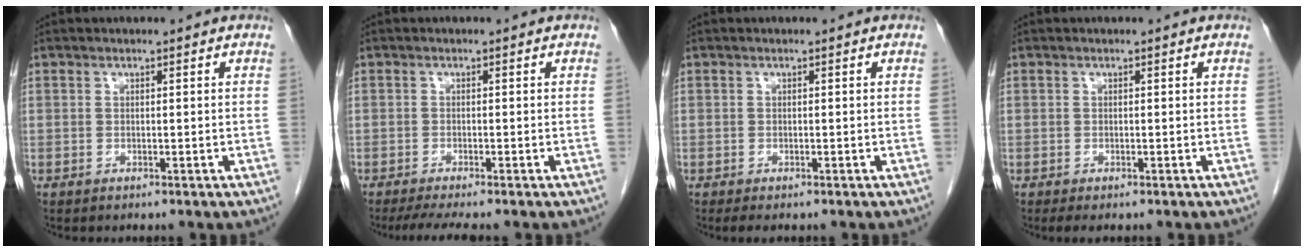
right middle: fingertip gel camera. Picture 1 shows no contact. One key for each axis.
{"total": 4.7, "fx": -3.9, "fy": -0.3, "fz": 2.7, "tx": -0.038, "ty": -0.012, "tz": -0.063}
{"total": 2.1, "fx": -1.6, "fy": 0.6, "fz": 1.2, "tx": -0.013, "ty": -0.005, "tz": -0.020}
{"total": 1.5, "fx": -1.2, "fy": 0.5, "fz": 0.9, "tx": -0.010, "ty": -0.003, "tz": -0.015}